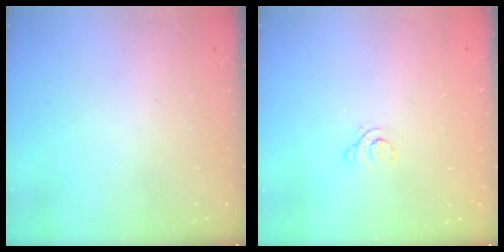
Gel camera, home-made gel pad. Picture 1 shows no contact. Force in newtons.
{"total": 1.2, "press": 1.2, "slide": 0.1}